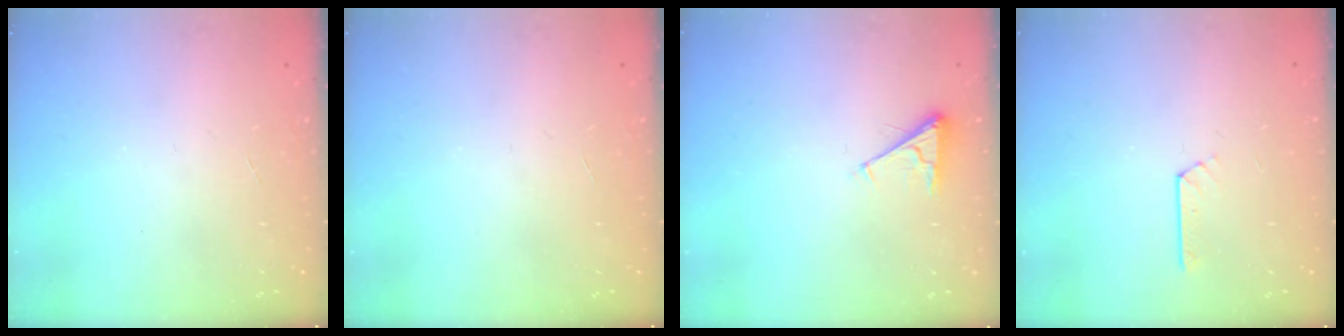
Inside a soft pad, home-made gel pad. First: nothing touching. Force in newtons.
{"total": 0.0}
{"total": 2.8, "press": 2.8, "slide": 0.4}
{"total": 2.2, "press": 2.2, "slide": 0.3}